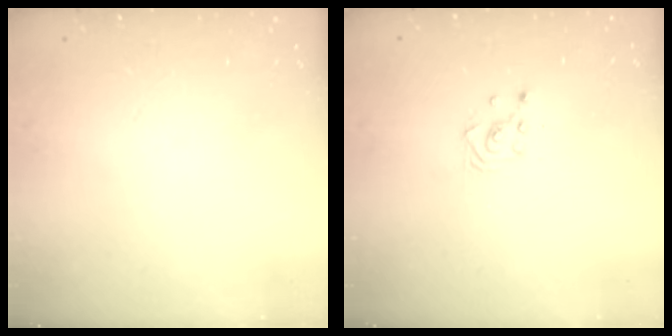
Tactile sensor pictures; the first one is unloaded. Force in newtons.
{"total": 3.1, "press": 3.1, "slide": 0.2}